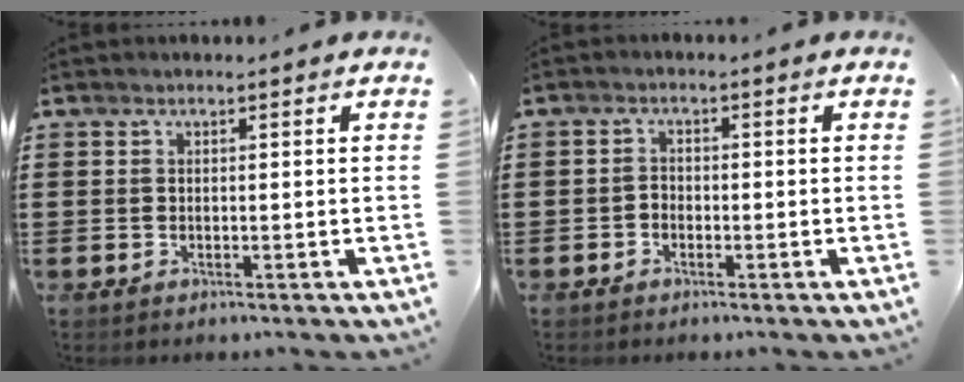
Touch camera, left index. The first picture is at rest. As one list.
[{"total": 1.4, "force": [-1.1, 0.8, 0.2], "torque": [-0.009, 0.005, -0.024]}]